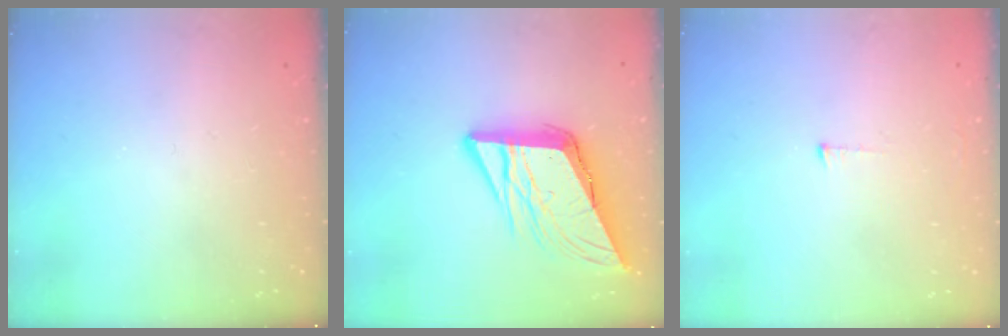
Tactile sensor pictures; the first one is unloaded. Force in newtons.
{"total": 12.9, "press": 12.7, "slide": 2.0}
{"total": 3.0, "press": 3.0, "slide": 0.3}